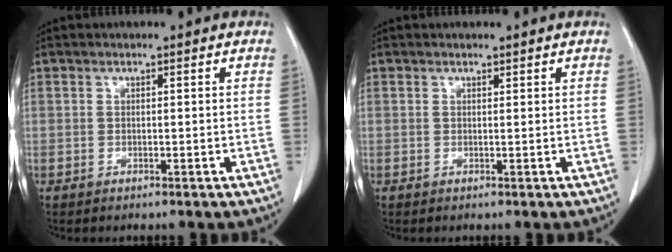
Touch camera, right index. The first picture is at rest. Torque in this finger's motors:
{"motor_torque": [-0.13, 0.06, -0.04, 0.00]}